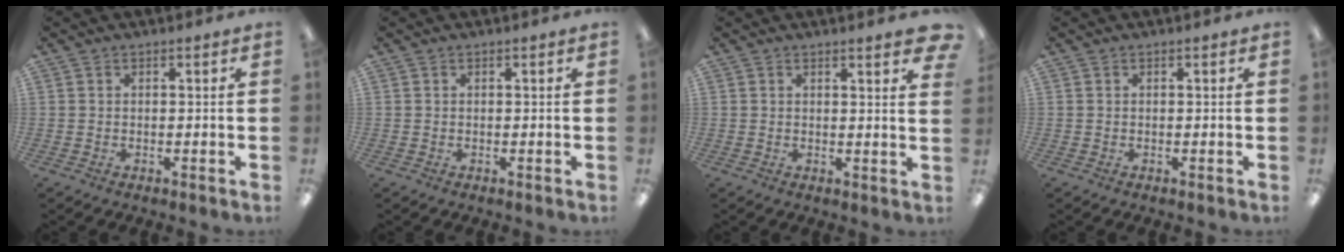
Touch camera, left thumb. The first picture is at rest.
{"total": 0.0}
{"total": 3.3, "force": [2.7, 0.4, 1.8], "torque": [-0.019, -0.017, 0.042]}
{"total": 0.0}